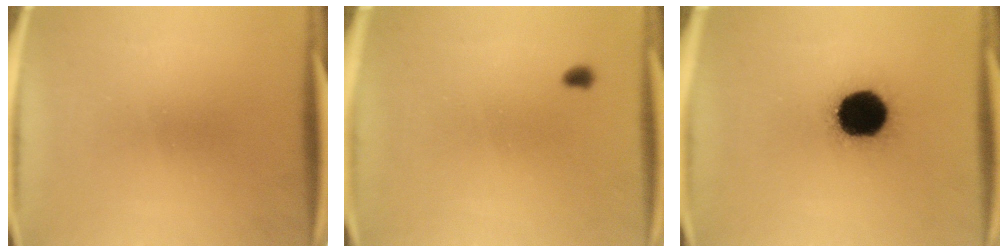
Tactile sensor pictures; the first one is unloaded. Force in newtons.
{"total": 1.0}
{"total": 19.7}